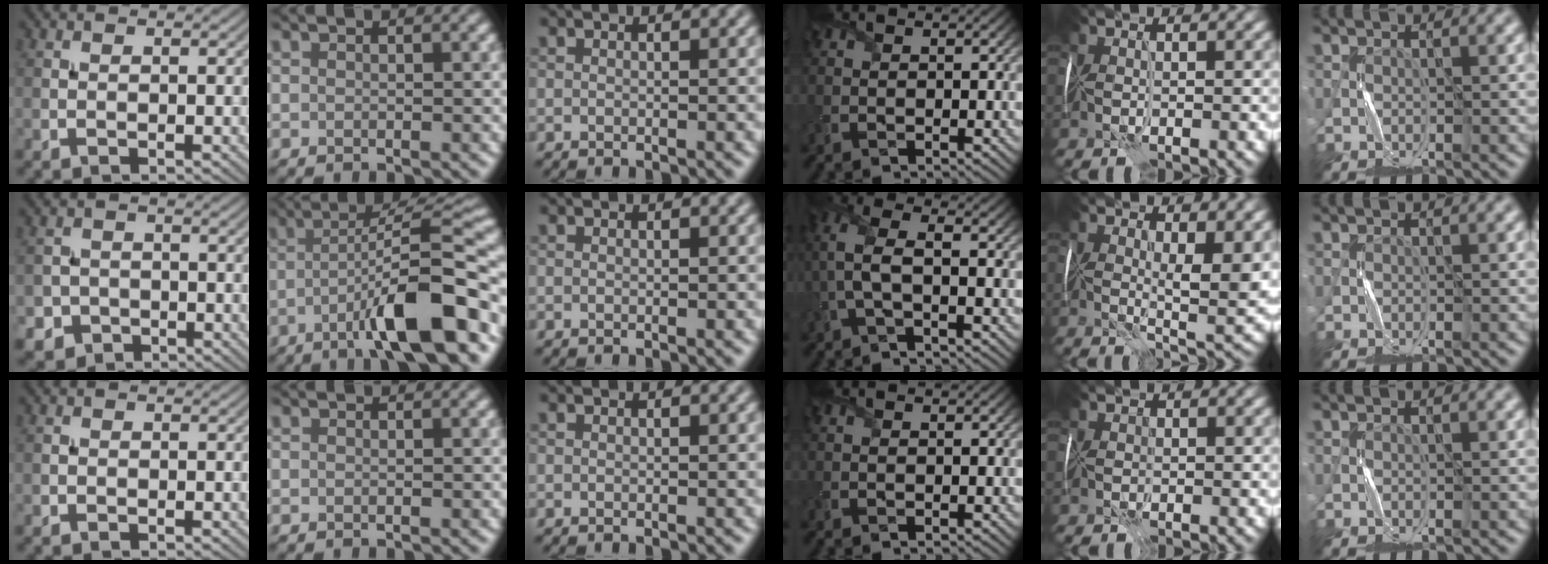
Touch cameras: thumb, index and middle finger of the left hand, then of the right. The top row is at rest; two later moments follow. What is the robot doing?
{"motion": "fold", "object": "handkerchief"}